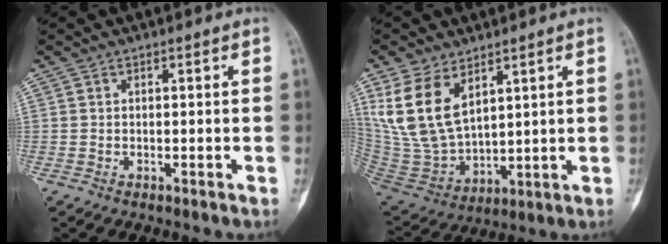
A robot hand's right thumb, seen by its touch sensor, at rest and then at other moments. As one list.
[{"total": 15.0, "force": [7.2, 8.6, 9.9], "torque": [-0.183, -0.032, 0.166]}]